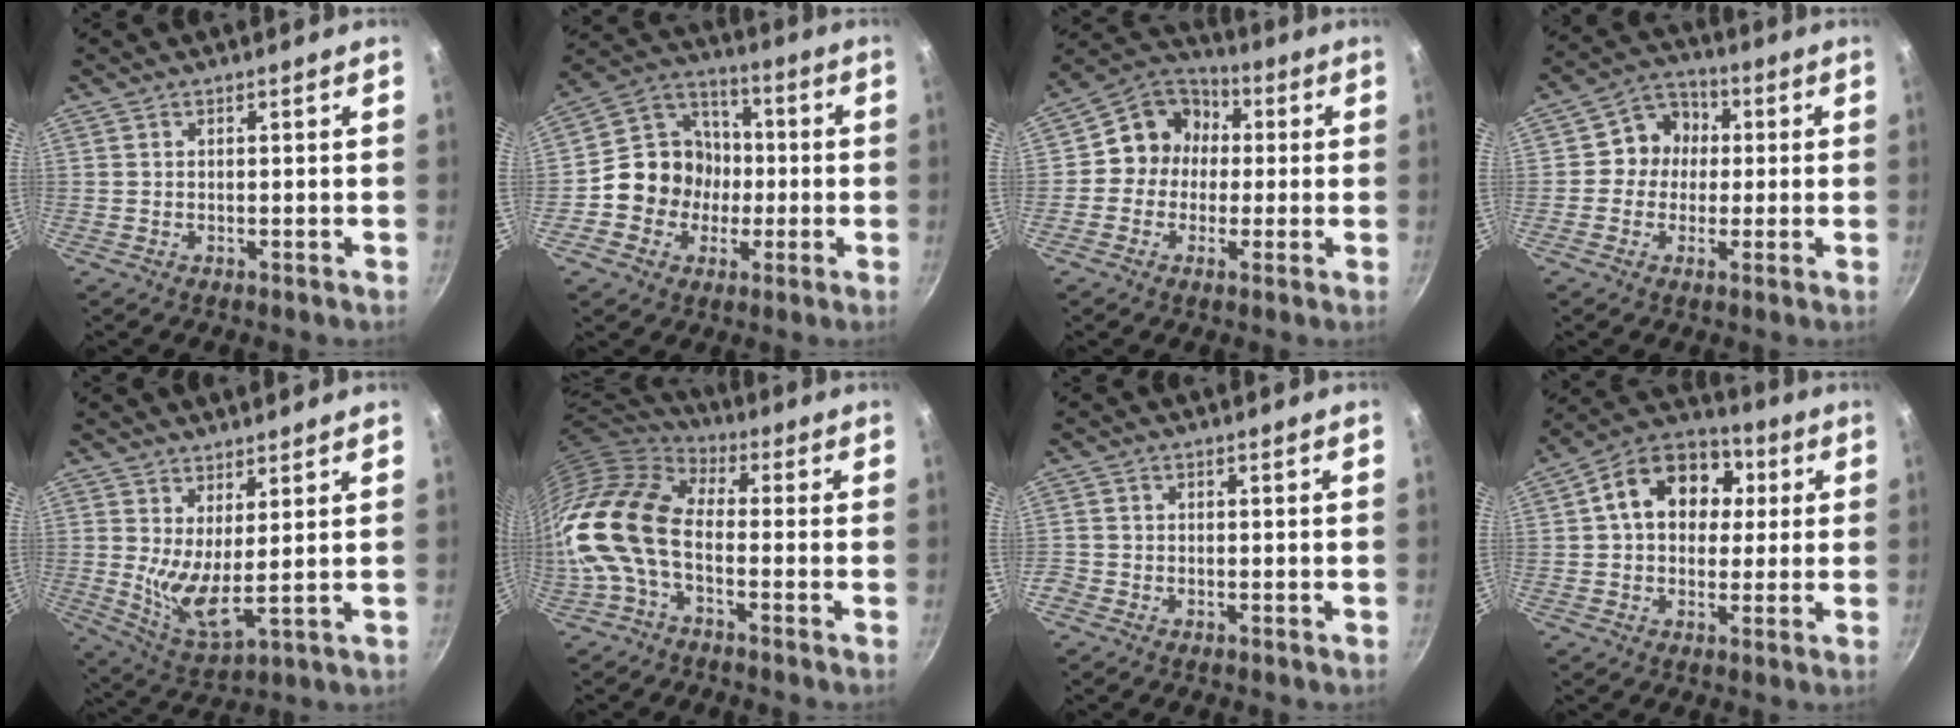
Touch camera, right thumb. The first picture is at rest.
{"total": 12.9, "force": [-2.1, 11.7, 5.0], "torque": [-0.045, 0.034, -0.053]}
{"total": 10.6, "force": [0.5, 9.7, 4.3], "torque": [-0.029, 0.025, -0.016]}
{"total": 7.9, "force": [0.4, 7.4, 2.8], "torque": [-0.001, 0.017, -0.014]}
{"total": 8.5, "force": [3.2, 2.5, 7.5], "torque": [-0.139, -0.050, 0.060]}
{"total": 17.0, "force": [-3.2, 9.6, 13.7], "torque": [-0.271, 0.029, -0.084]}
{"total": 1.5, "force": [-0.8, 1.1, 0.5], "torque": [-0.013, 0.001, -0.021]}
{"total": 15.0, "force": [2.9, 11.4, 9.3], "torque": [-0.118, 0.025, 0.028]}